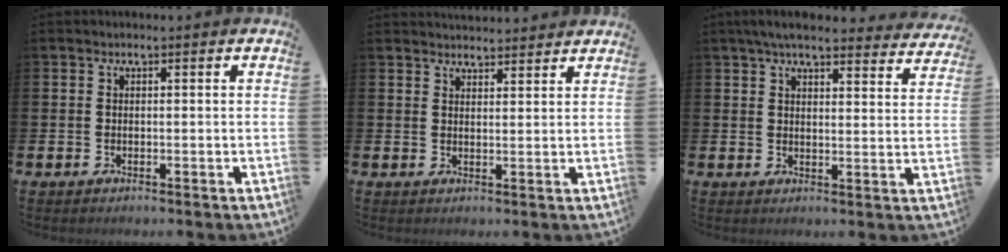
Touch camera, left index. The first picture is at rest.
{"total": 3.0, "force": [2.9, 0.4, -0.2], "torque": [0.009, -0.019, 0.051]}
{"total": 5.4, "force": [5.0, 0.8, 1.9], "torque": [-0.040, -0.027, 0.088]}